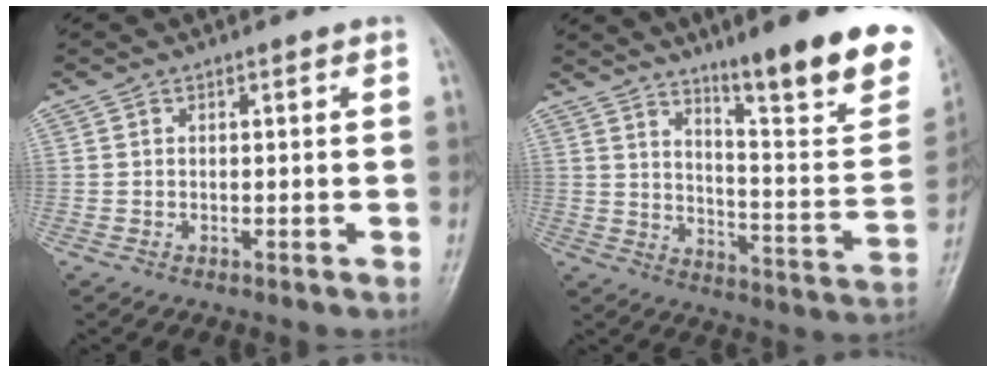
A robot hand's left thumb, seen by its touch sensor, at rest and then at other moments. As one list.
[{"total": 21.9, "force": [14.1, 3.7, 16.4], "torque": [-0.196, -0.080, 0.211]}]